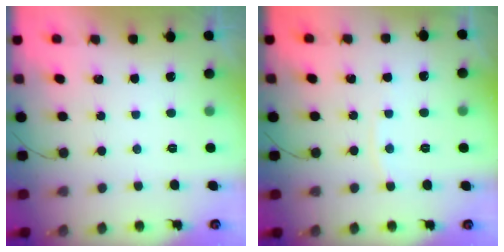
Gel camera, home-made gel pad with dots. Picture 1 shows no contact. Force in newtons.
{"total": 2.7, "press": 2.7, "slide": 0.3}